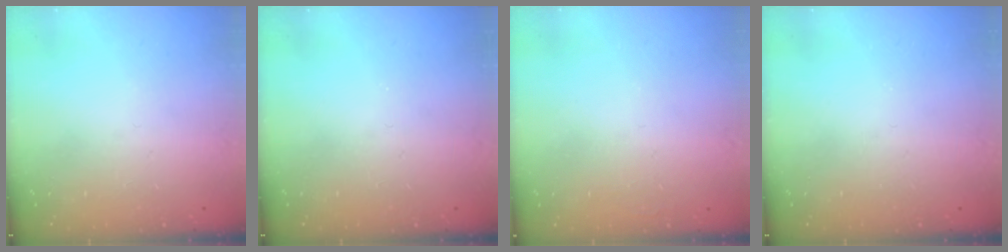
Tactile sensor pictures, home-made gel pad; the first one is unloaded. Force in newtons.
{"total": 0.0}
{"total": 1.8, "press": 1.7, "slide": 0.4}
{"total": 0.0}